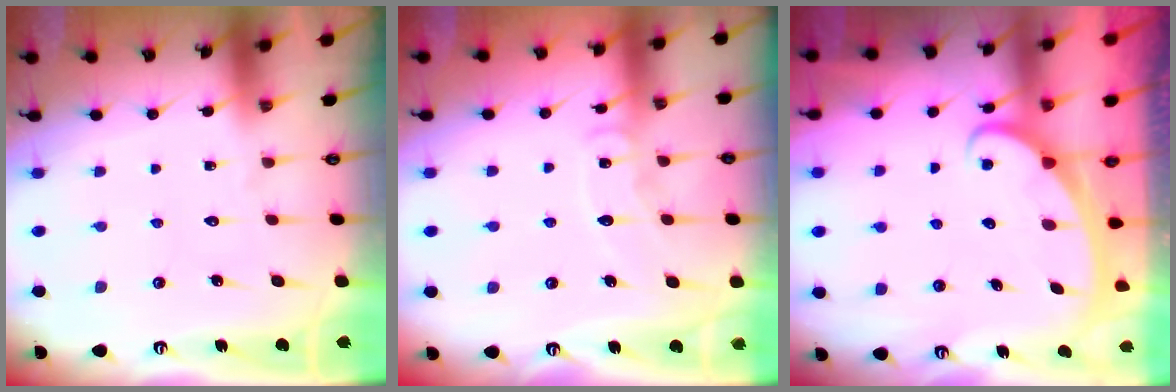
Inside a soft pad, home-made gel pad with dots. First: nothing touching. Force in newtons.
{"total": 7.6, "press": 7.6, "slide": 0.7}
{"total": 2.5, "press": 2.5, "slide": 0.3}